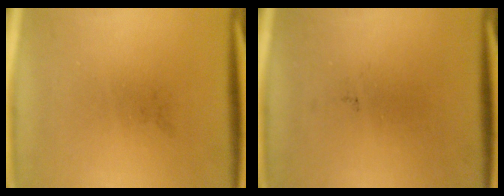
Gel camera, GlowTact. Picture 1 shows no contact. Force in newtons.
{"total": 0.0}